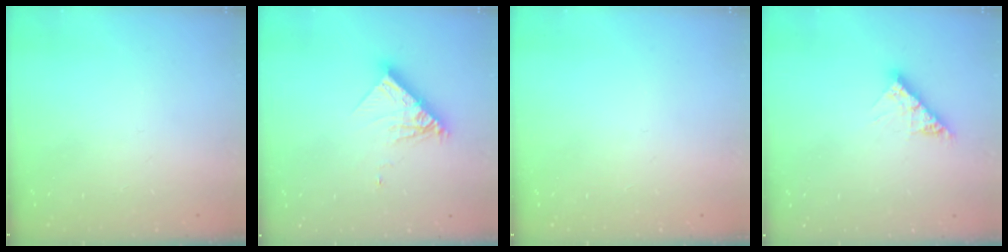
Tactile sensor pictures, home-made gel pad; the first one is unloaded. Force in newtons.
{"total": 11.8, "press": 11.7, "slide": 1.0}
{"total": 0.0}
{"total": 8.6, "press": 8.5, "slide": 0.9}